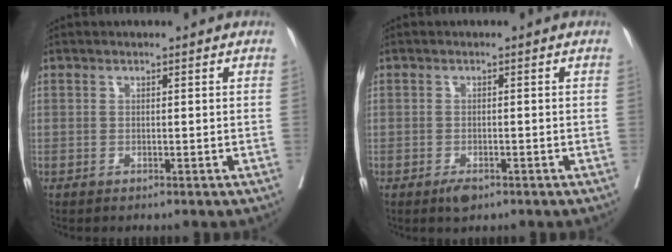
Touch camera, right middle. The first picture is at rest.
{"total": 2.1, "force": [-1.3, 0.8, 1.4], "torque": [-0.025, -0.002, -0.019]}